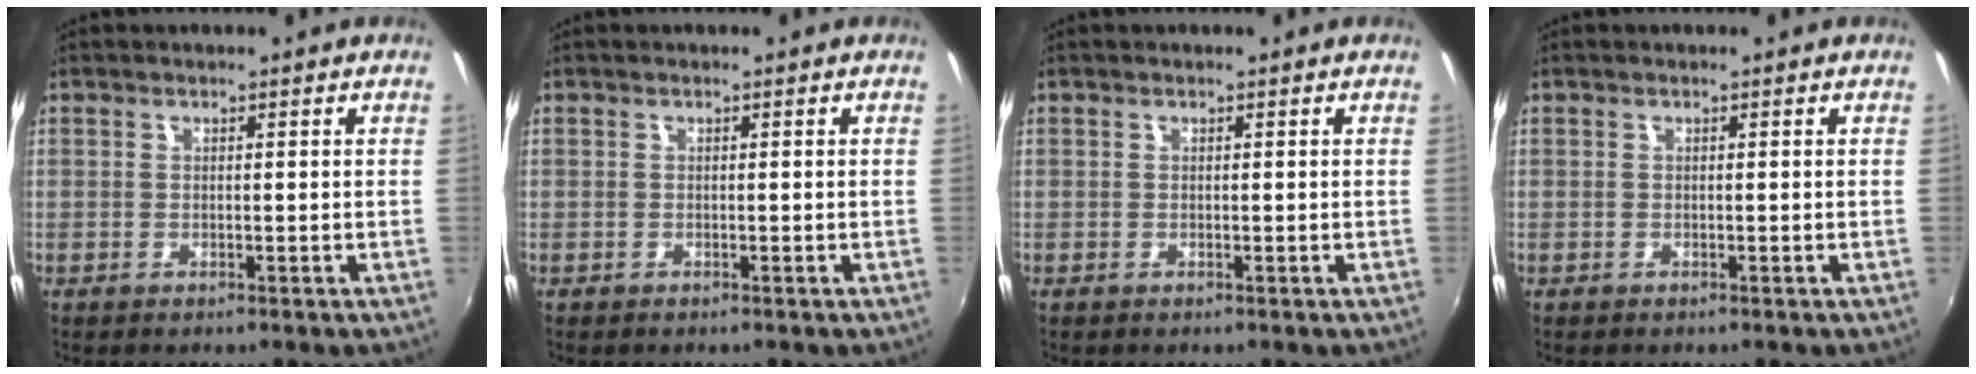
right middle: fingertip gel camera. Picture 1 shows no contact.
{"total": 0.0}
{"total": 0.0}
{"total": 0.0}